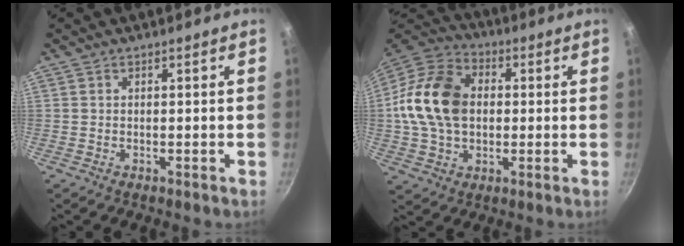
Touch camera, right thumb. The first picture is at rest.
{"total": 17.6, "force": [0.8, 12.8, 12.1], "torque": [-0.211, 0.027, 0.002]}